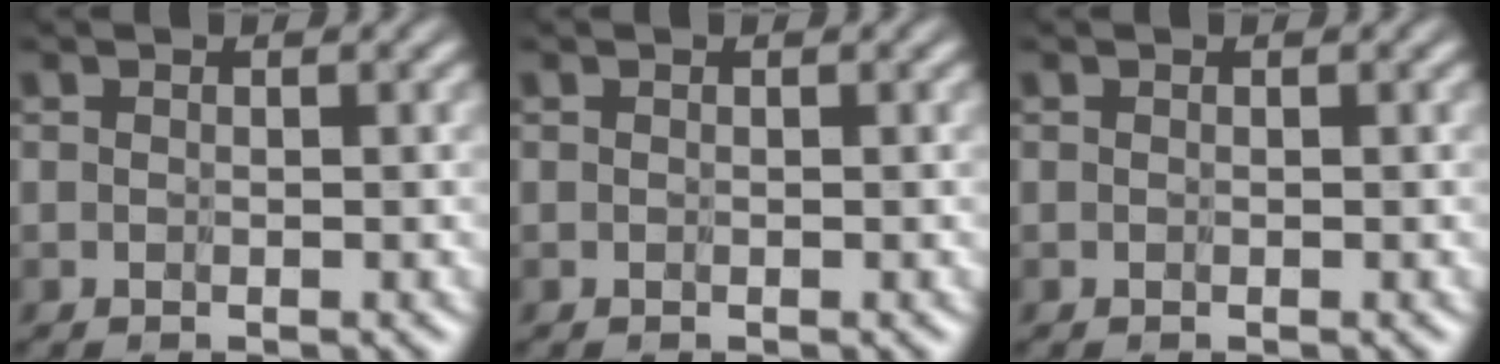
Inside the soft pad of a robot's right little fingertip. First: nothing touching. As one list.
[{"total": 0.0}, {"total": 0.0}]